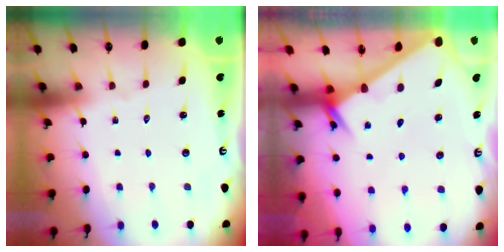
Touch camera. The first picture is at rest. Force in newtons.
{"total": 2.5, "press": 2.5, "slide": 0.1}